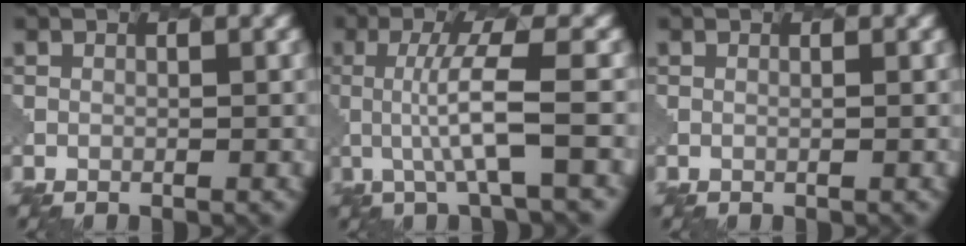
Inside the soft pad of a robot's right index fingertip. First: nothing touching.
{"total": 5.0, "force": [-0.1, 0.8, 5.0], "torque": [-0.092, 0.003, -0.004]}
{"total": 0.6, "force": [0.3, 0.2, 0.4], "torque": [-0.004, -0.001, -0.003]}